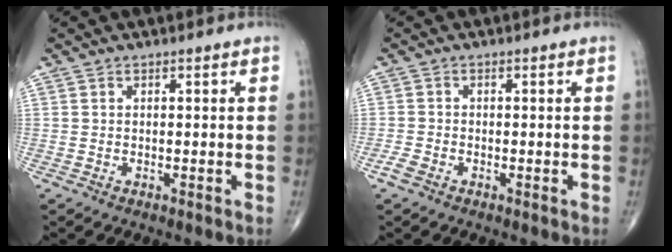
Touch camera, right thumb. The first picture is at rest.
{"total": 1.9, "force": [-1.2, 1.0, 1.2], "torque": [-0.032, -0.002, -0.026]}